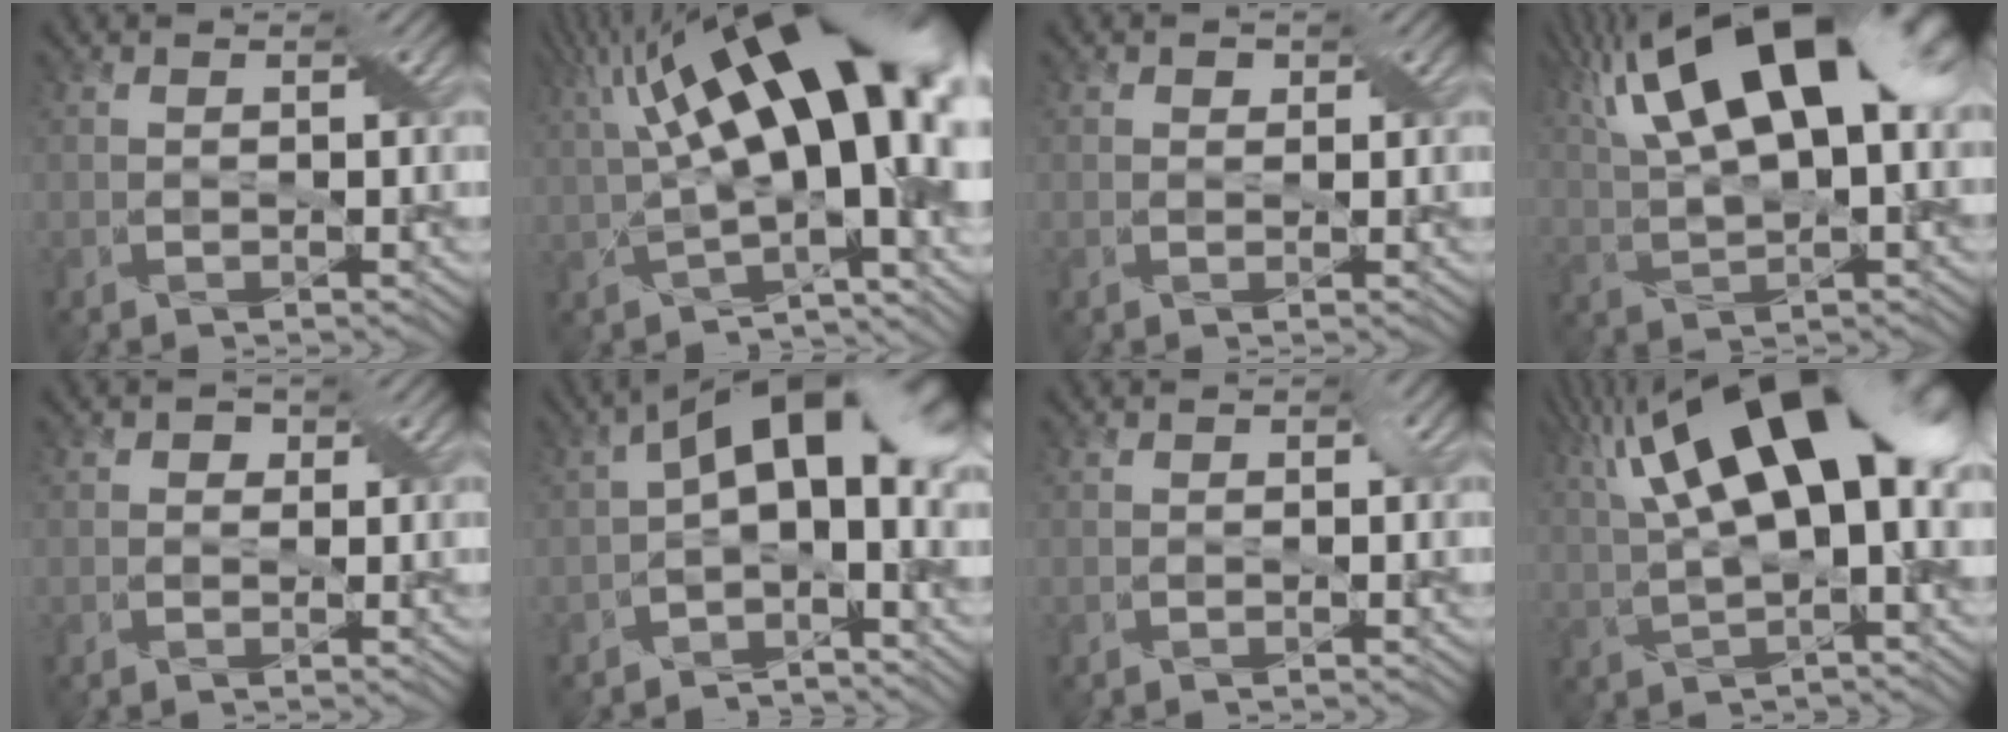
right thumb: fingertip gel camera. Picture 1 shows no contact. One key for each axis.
{"total": 19.9, "fx": 3.3, "fy": 7.9, "fz": 18.0, "tx": -0.254, "ty": 0.015, "tz": 0.067}
{"total": 0.6, "fx": 0.4, "fy": 0.4, "fz": -0.1, "tx": -0.001, "ty": -0.001, "tz": 0.003}
{"total": 20.6, "fx": 7.9, "fy": 9.4, "fz": 16.6, "tx": -0.291, "ty": 0.076, "tz": 0.114}
{"total": 1.1, "fx": 0.3, "fy": 1.1, "fz": 0.2, "tx": 0.001, "ty": 0.004, "tz": -0.004}
{"total": 13.8, "fx": 0.0, "fy": 8.0, "fz": 11.2, "tx": -0.168, "ty": -0.009, "tz": 0.006}
{"total": 0.6, "fx": -0.1, "fy": 0.5, "fz": 0.4, "tx": -0.004, "ty": -0.002, "tz": -0.004}
{"total": 18.4, "fx": 6.0, "fy": 7.4, "fz": 15.7, "tx": -0.270, "ty": 0.045, "tz": 0.092}